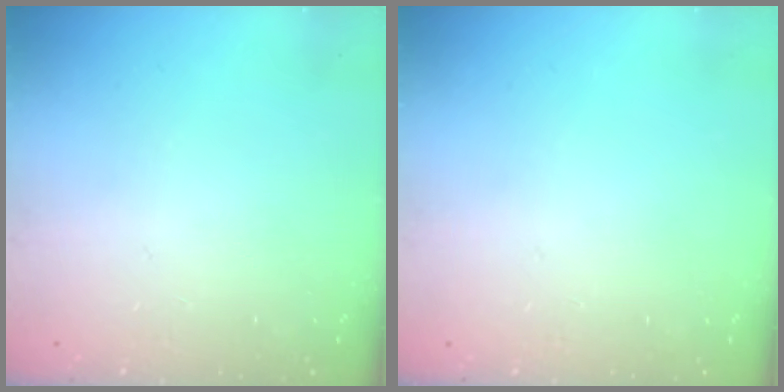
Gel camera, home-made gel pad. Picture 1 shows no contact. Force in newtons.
{"total": 0.0}